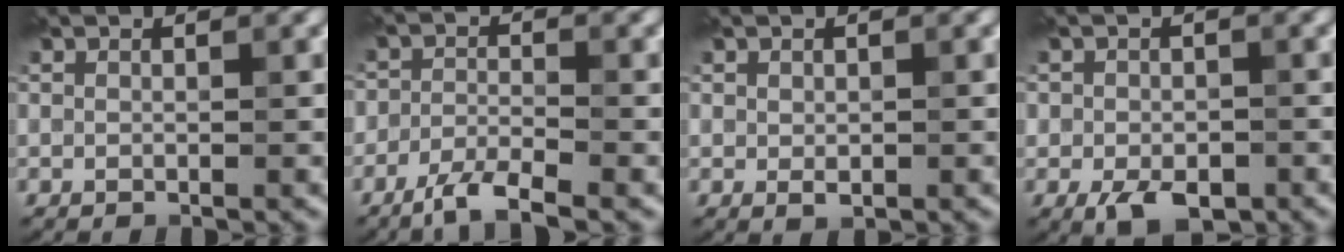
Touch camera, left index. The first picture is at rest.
{"total": 3.3, "force": [-2.4, 0.9, 2.0], "torque": [-0.036, 0.003, -0.054]}
{"total": 1.2, "force": [0.0, 0.8, 0.8], "torque": [-0.012, -0.003, 0.004]}
{"total": 4.1, "force": [-1.7, 2.7, 2.7], "torque": [-0.044, -0.012, -0.031]}